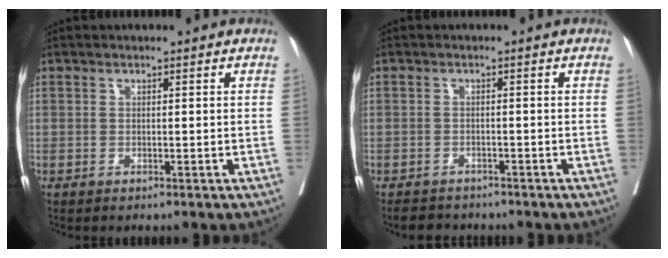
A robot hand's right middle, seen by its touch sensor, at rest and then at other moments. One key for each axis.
{"total": 3.6, "fx": -3.3, "fy": 1.6, "fz": 0.3, "tx": -0.008, "ty": -0.004, "tz": -0.050}